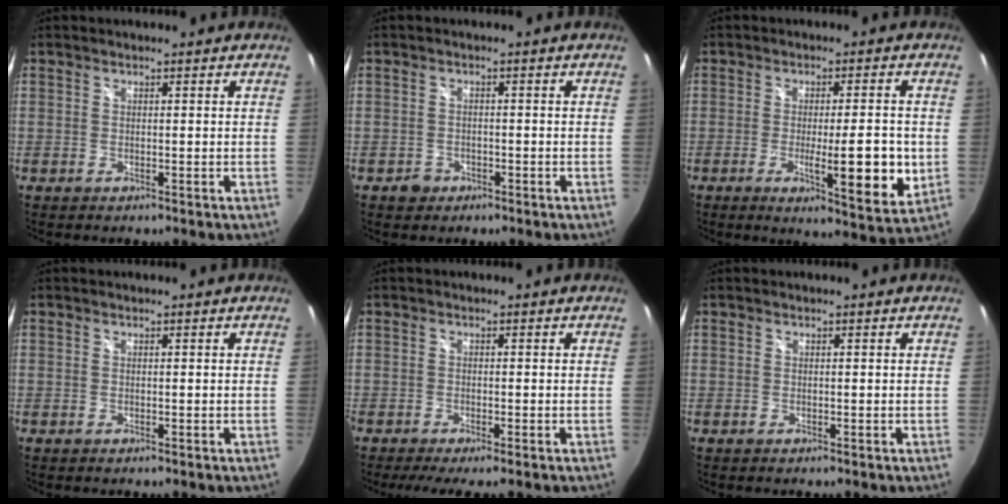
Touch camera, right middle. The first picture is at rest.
{"total": 2.4, "force": [-1.3, 1.9, 0.2], "torque": [-0.008, 0.002, -0.017]}
{"total": 10.9, "force": [-1.9, 1.6, 10.6], "torque": [-0.160, -0.025, -0.027]}
{"total": 0.0}
{"total": 4.0, "force": [-3.2, 0.2, 2.4], "torque": [-0.056, -0.020, -0.055]}
{"total": 0.0}